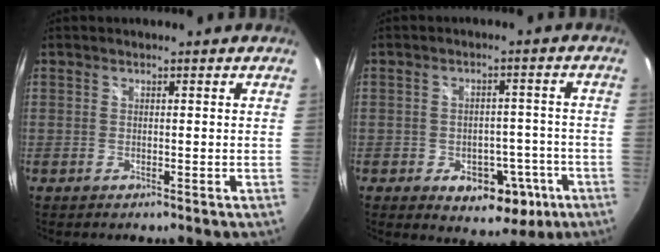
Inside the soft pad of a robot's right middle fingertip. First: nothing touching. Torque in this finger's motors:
{"motor_torque": [0.53, -0.28, 0.11, 0.05]}